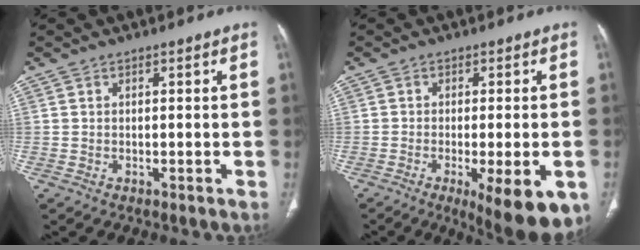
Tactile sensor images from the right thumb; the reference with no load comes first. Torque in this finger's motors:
{"motor_torque": [-0.10, 0.74, 0.11, -0.09, 0.10]}